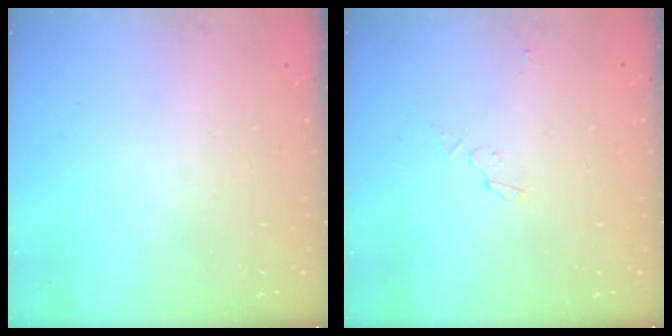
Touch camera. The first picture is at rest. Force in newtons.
{"total": 3.4, "press": 3.4, "slide": 0.3}